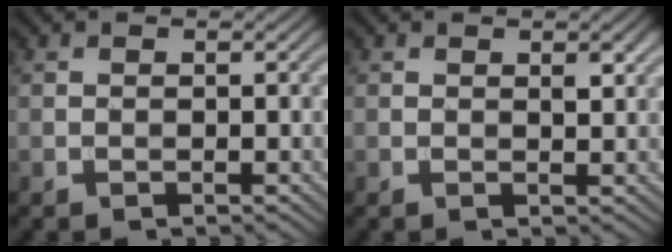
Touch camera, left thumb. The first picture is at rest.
{"total": 1.4, "force": [0.7, 0.5, 1.2], "torque": [-0.018, -0.003, 0.014]}